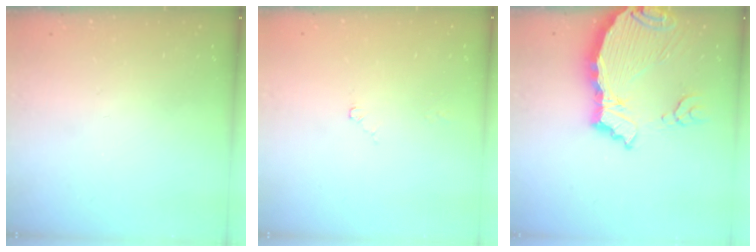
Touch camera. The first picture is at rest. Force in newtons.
{"total": 2.0, "press": 2.0, "slide": 0.3}
{"total": 11.1, "press": 11.0, "slide": 1.3}